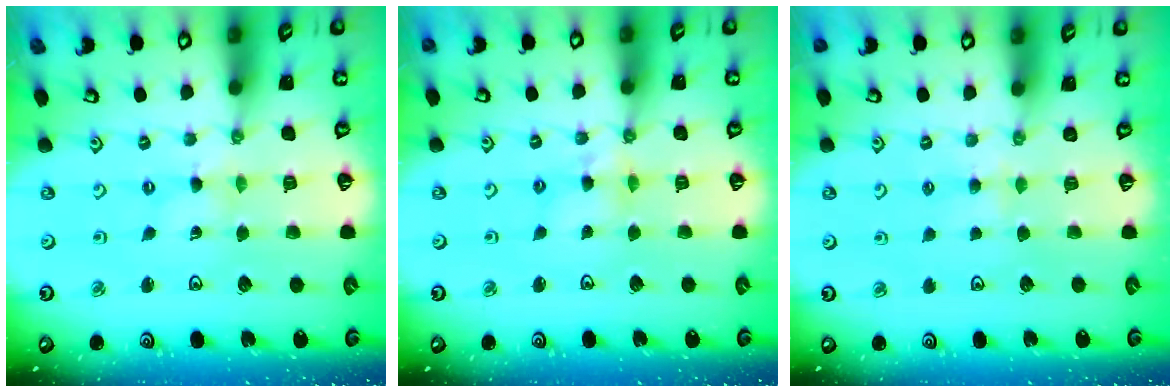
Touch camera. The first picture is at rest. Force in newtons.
{"total": 6.2, "press": 6.2, "slide": 0.5}
{"total": 2.9, "press": 2.9, "slide": 0.5}